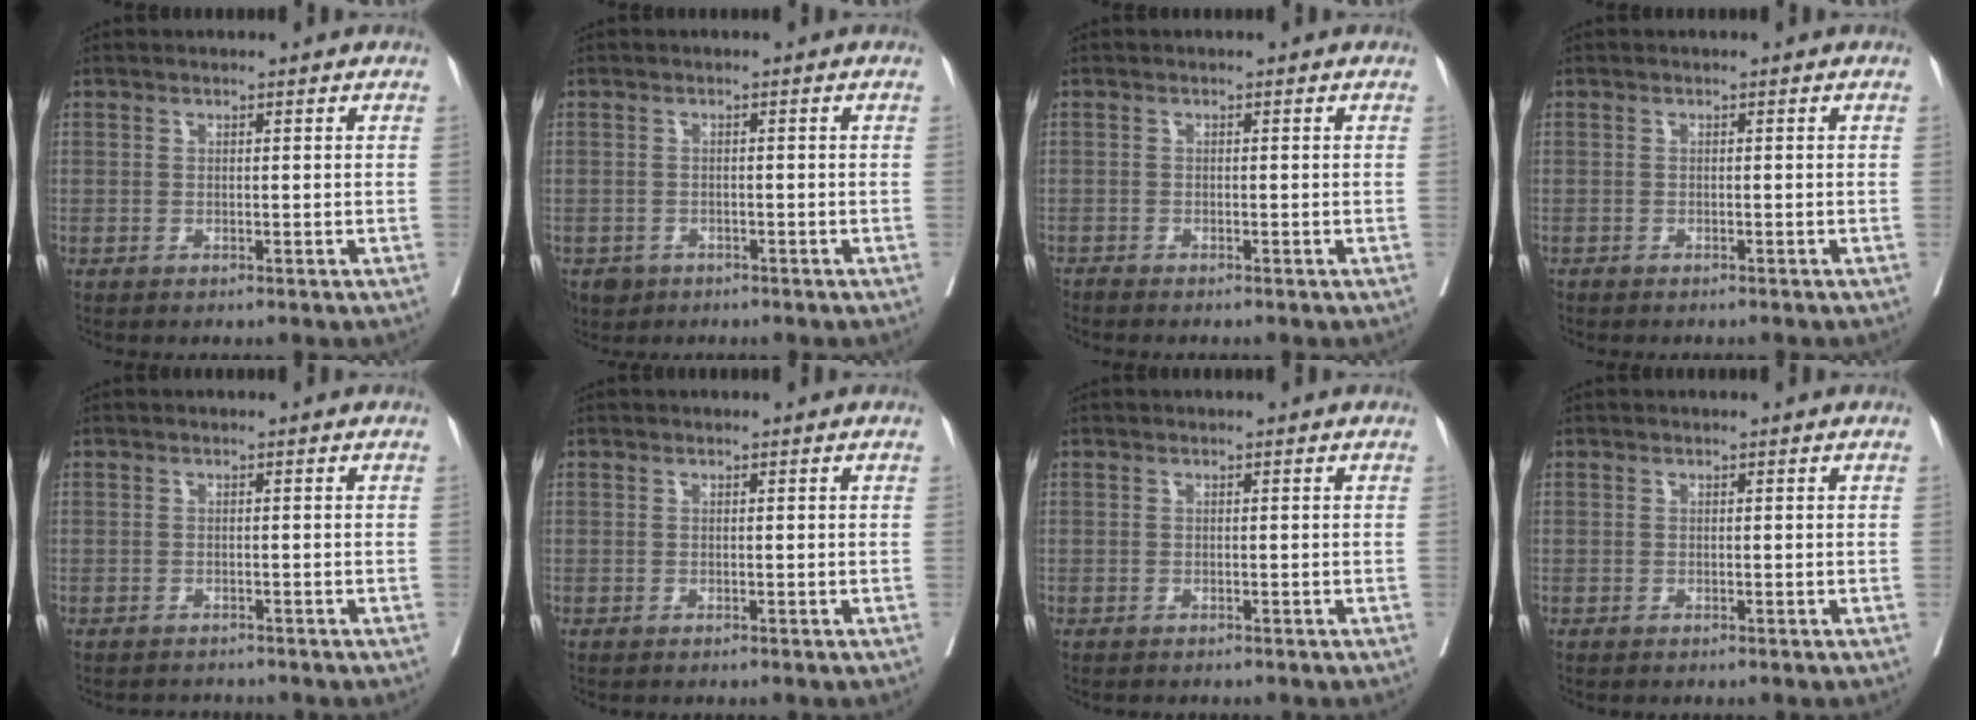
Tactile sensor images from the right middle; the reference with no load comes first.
{"total": 3.4, "force": [-2.2, 2.5, 0.5], "torque": [-0.006, 0.003, -0.035]}
{"total": 1.0, "force": [-0.9, -0.2, 0.0], "torque": [0.000, -0.002, -0.020]}
{"total": 1.5, "force": [-1.4, 0.5, 0.4], "torque": [-0.009, -0.002, -0.020]}
{"total": 1.8, "force": [-1.7, 0.4, -0.1], "torque": [0.000, -0.005, -0.027]}
{"total": 0.0}
{"total": 0.5, "force": [-0.5, 0.1, 0.1], "torque": [-0.005, -0.001, -0.011]}
{"total": 0.0}